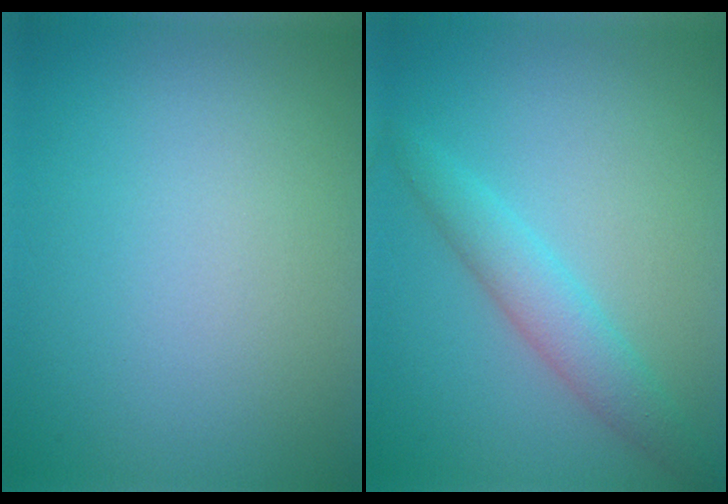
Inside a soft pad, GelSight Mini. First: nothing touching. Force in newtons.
{"total": 3.0, "press": 3.0, "slide": 0.1}